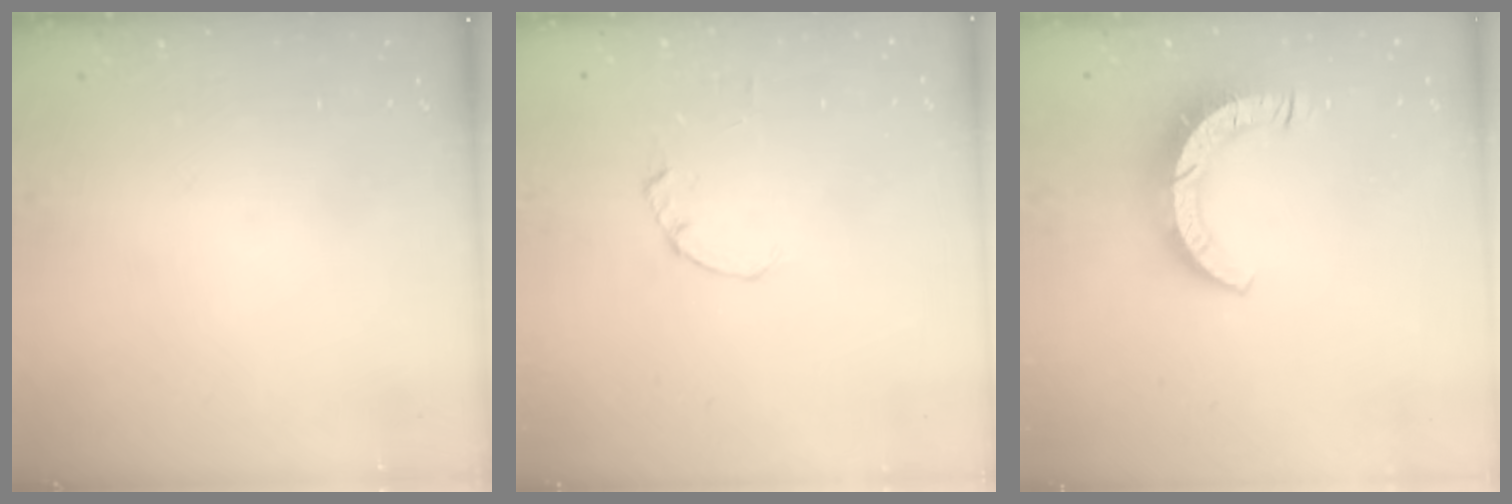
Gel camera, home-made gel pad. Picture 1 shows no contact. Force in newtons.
{"total": 0.0}
{"total": 9.4, "press": 9.3, "slide": 0.9}